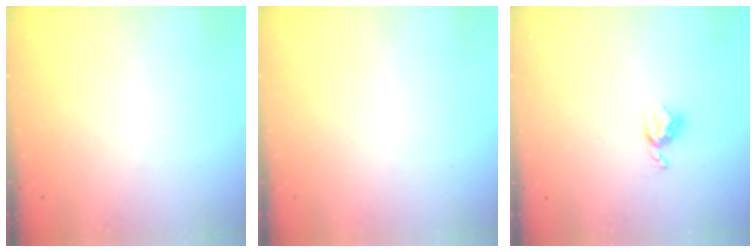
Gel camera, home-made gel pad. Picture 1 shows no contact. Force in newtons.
{"total": 0.0}
{"total": 4.2, "press": 4.2, "slide": 0.5}